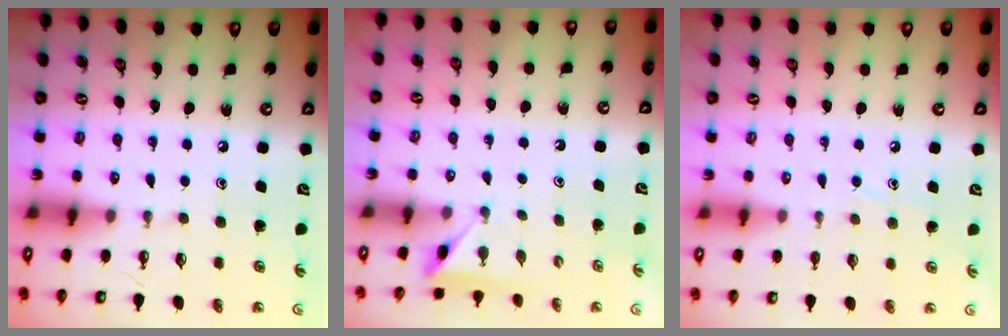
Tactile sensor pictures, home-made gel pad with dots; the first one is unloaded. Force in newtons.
{"total": 2.5, "press": 2.5, "slide": 0.3}
{"total": 5.5, "press": 5.5, "slide": 0.5}